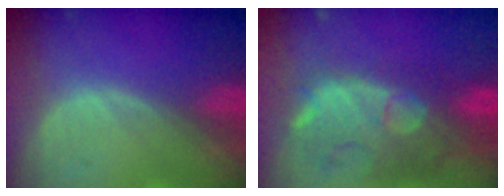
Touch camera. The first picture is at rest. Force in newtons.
{"total": 12.2, "press": 11.0, "slide": 5.2}